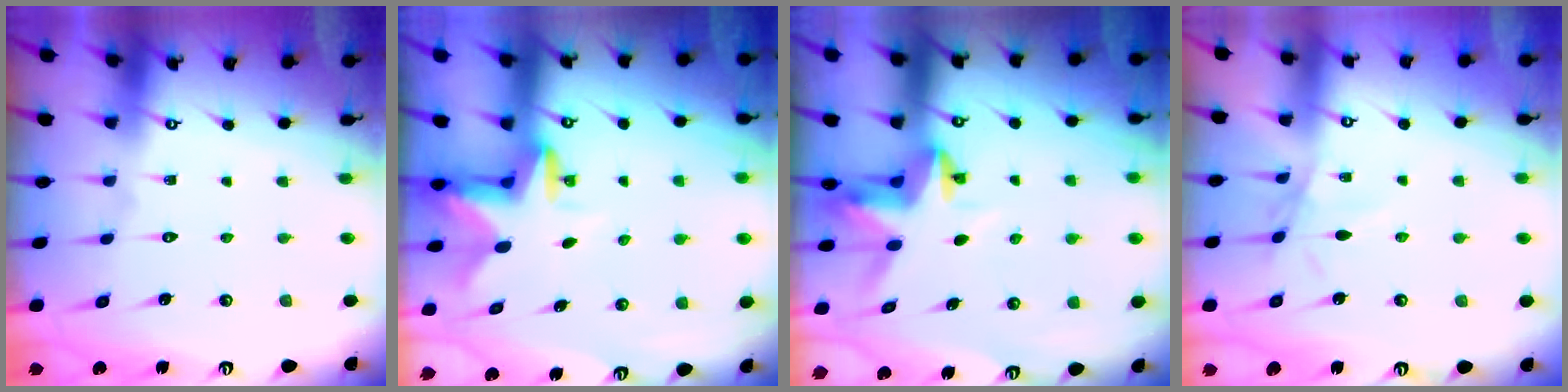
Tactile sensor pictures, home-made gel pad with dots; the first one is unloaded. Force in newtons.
{"total": 2.4, "press": 2.3, "slide": 0.4}
{"total": 3.7, "press": 3.7, "slide": 0.4}
{"total": 3.6, "press": 3.5, "slide": 0.4}